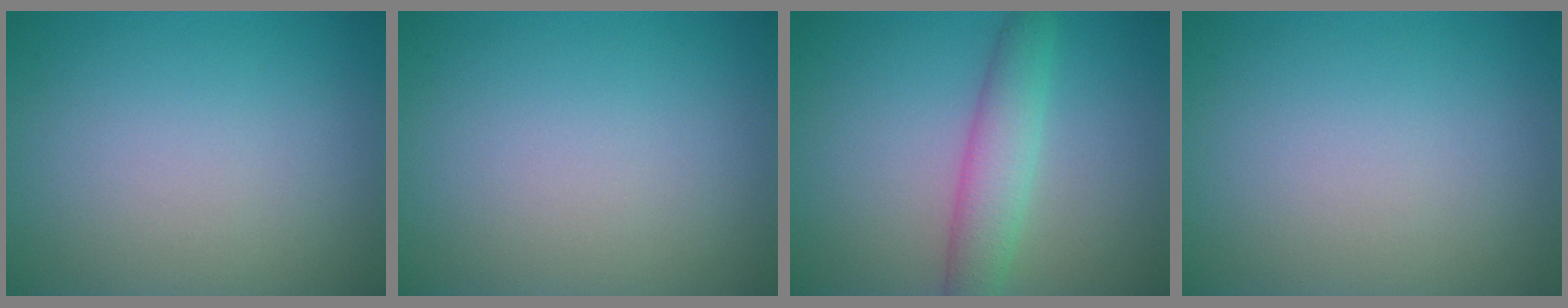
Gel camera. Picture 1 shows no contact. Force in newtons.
{"total": 0.0}
{"total": 3.9, "press": 3.9, "slide": 0.1}
{"total": 0.0}